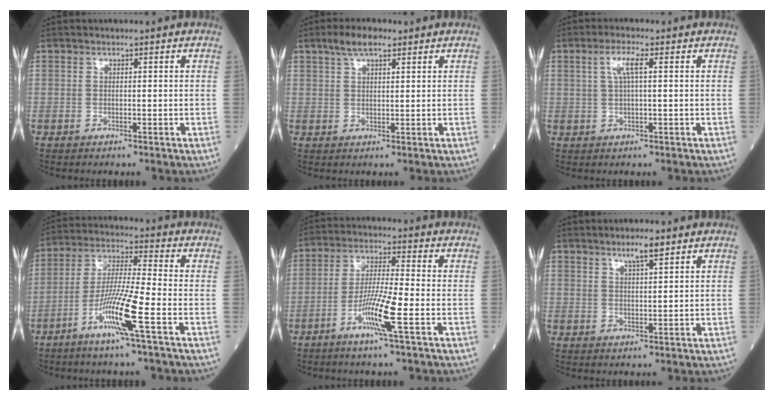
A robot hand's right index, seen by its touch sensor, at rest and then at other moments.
{"total": 4.4, "force": [3.0, 1.3, 2.9], "torque": [-0.060, 0.015, 0.056]}
{"total": 3.3, "force": [1.1, 0.3, 3.1], "torque": [-0.067, 0.011, 0.024]}
{"total": 10.1, "force": [-4.6, -0.9, 9.0], "torque": [-0.176, -0.008, -0.091]}
{"total": 8.1, "force": [-3.4, -0.6, 7.3], "torque": [-0.143, -0.008, -0.068]}
{"total": 3.3, "force": [2.4, 0.2, 2.3], "torque": [-0.045, 0.000, 0.043]}